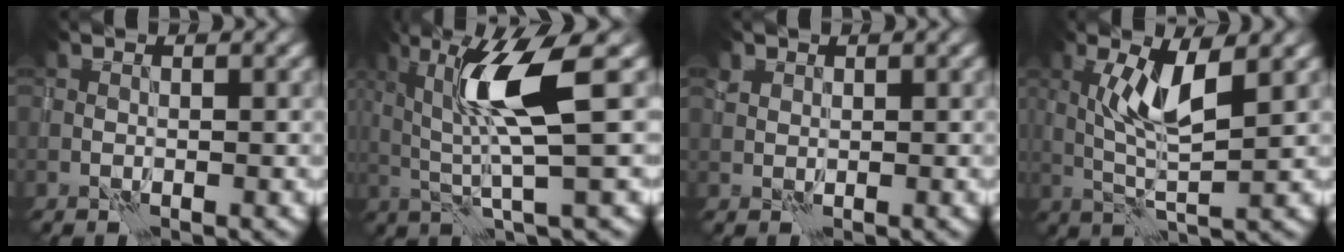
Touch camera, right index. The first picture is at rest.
{"total": 6.8, "force": [1.9, 1.1, 6.4], "torque": [-0.120, -0.001, 0.037]}
{"total": 1.2, "force": [0.8, 0.9, -0.1], "torque": [0.005, 0.002, 0.014]}
{"total": 4.7, "force": [1.4, 1.2, 4.3], "torque": [-0.085, 0.001, 0.030]}